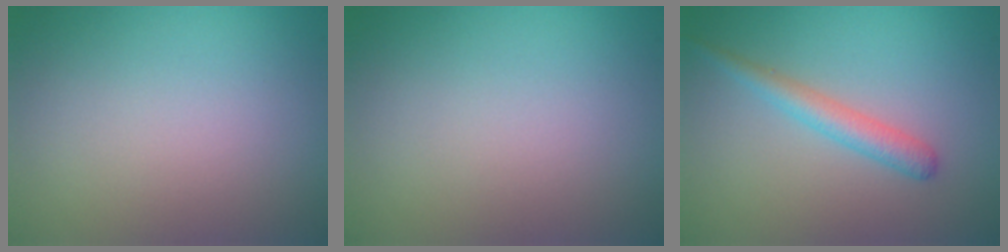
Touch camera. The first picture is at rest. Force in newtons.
{"total": 0.0}
{"total": 2.3, "press": 2.3, "slide": 0.1}